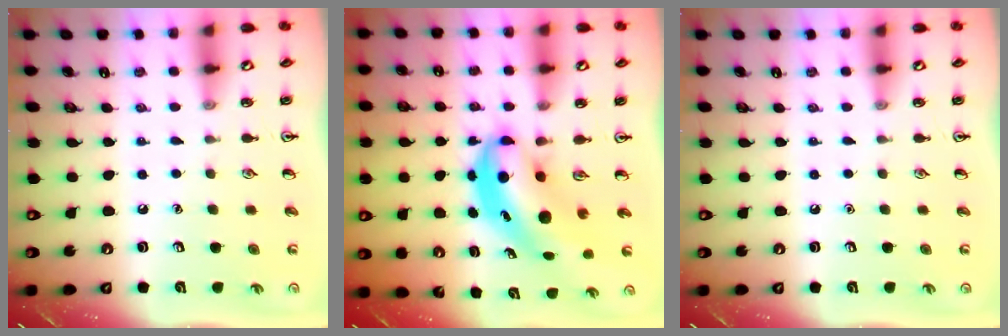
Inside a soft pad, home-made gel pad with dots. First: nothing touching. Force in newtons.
{"total": 7.7, "press": 7.4, "slide": 1.9}
{"total": 0.0}